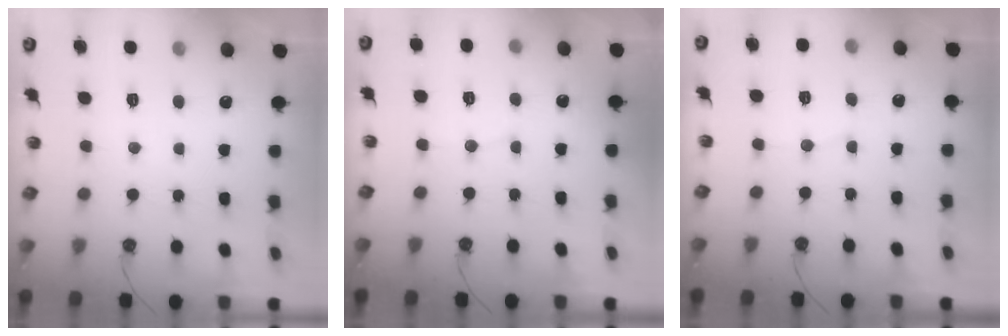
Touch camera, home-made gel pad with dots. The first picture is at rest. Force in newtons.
{"total": 3.5, "press": 3.5, "slide": 0.4}
{"total": 3.1, "press": 3.1, "slide": 0.2}